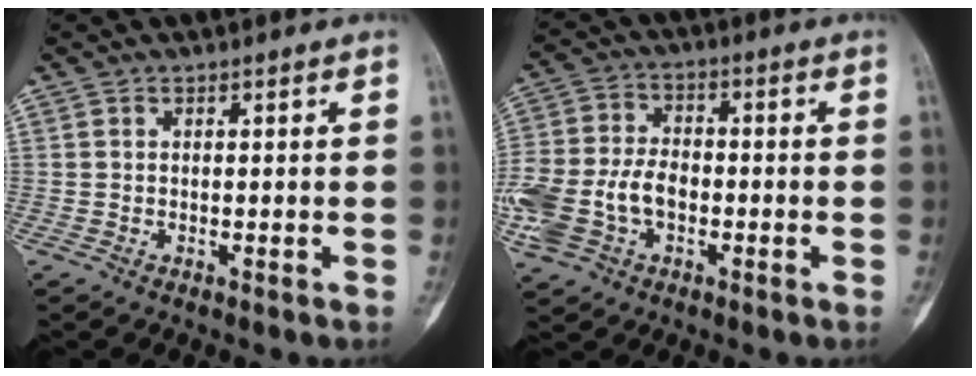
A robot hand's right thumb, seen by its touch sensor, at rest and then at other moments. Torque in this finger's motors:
{"motor_torque": [1.70, 1.46, 1.17, -0.87, 0.18]}